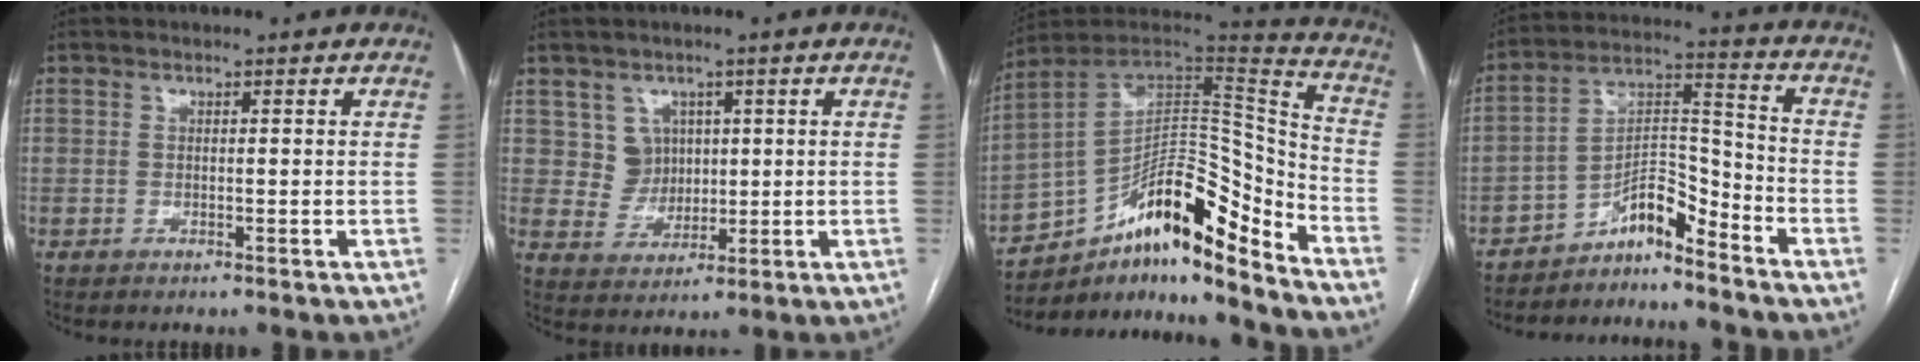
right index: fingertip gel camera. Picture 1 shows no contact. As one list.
[{"total": 4.9, "force": [1.8, 4.5, 0.5], "torque": [-0.007, 0.014, 0.041]}, {"total": 19.9, "force": [-13.1, 4.8, 14.2], "torque": [-0.230, 0.046, -0.214]}, {"total": 7.3, "force": [-6.4, 1.6, 3.3], "torque": [-0.054, 0.035, -0.111]}]